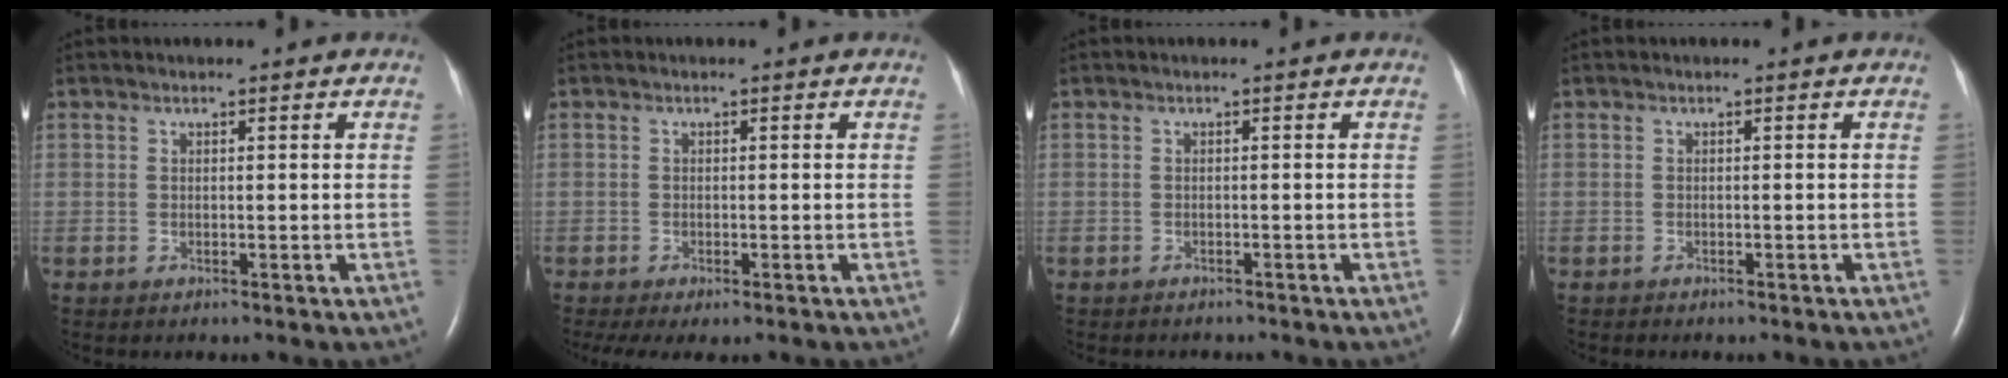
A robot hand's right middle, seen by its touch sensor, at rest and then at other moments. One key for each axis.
{"total": 4.9, "fx": -3.4, "fy": 1.7, "fz": 3.1, "tx": -0.048, "ty": -0.016, "tz": -0.051}
{"total": 1.6, "fx": -1.4, "fy": 0.6, "fz": 0.3, "tx": -0.013, "ty": -0.002, "tz": -0.015}
{"total": 1.3, "fx": -1.0, "fy": 0.3, "fz": 0.6, "tx": -0.014, "ty": -0.003, "tz": -0.008}